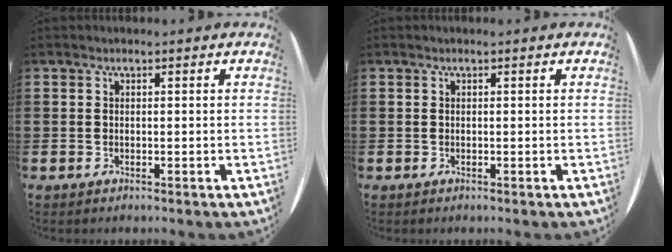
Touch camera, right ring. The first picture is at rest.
{"total": 0.0}